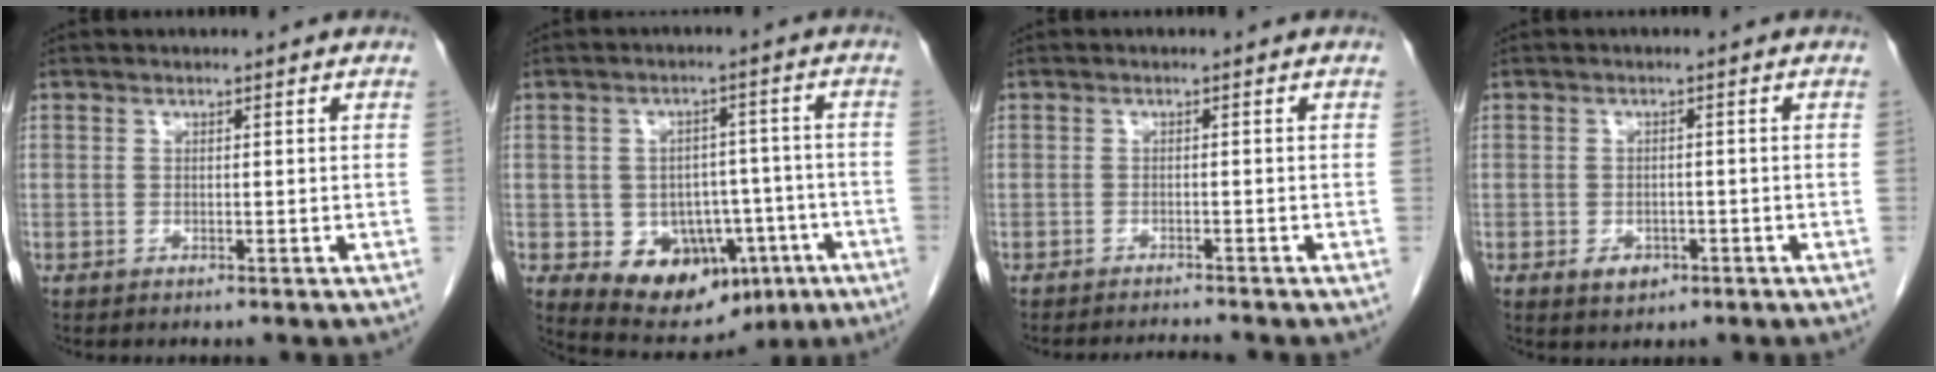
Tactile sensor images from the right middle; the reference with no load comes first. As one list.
[{"total": 12.7, "force": [-5.3, 8.4, 7.9], "torque": [-0.106, 0.019, -0.063]}, {"total": 2.3, "force": [-2.2, -0.7, 0.0], "torque": [-0.003, -0.013, -0.034]}, {"total": 2.6, "force": [-1.3, 1.8, 1.4], "torque": [-0.021, 0.002, -0.009]}]